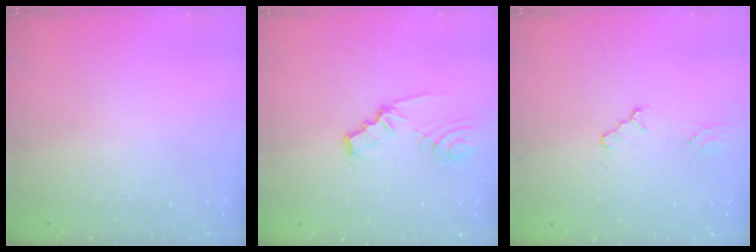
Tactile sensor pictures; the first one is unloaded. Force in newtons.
{"total": 3.7, "press": 3.7, "slide": 0.3}
{"total": 1.0, "press": 1.0, "slide": 0.3}